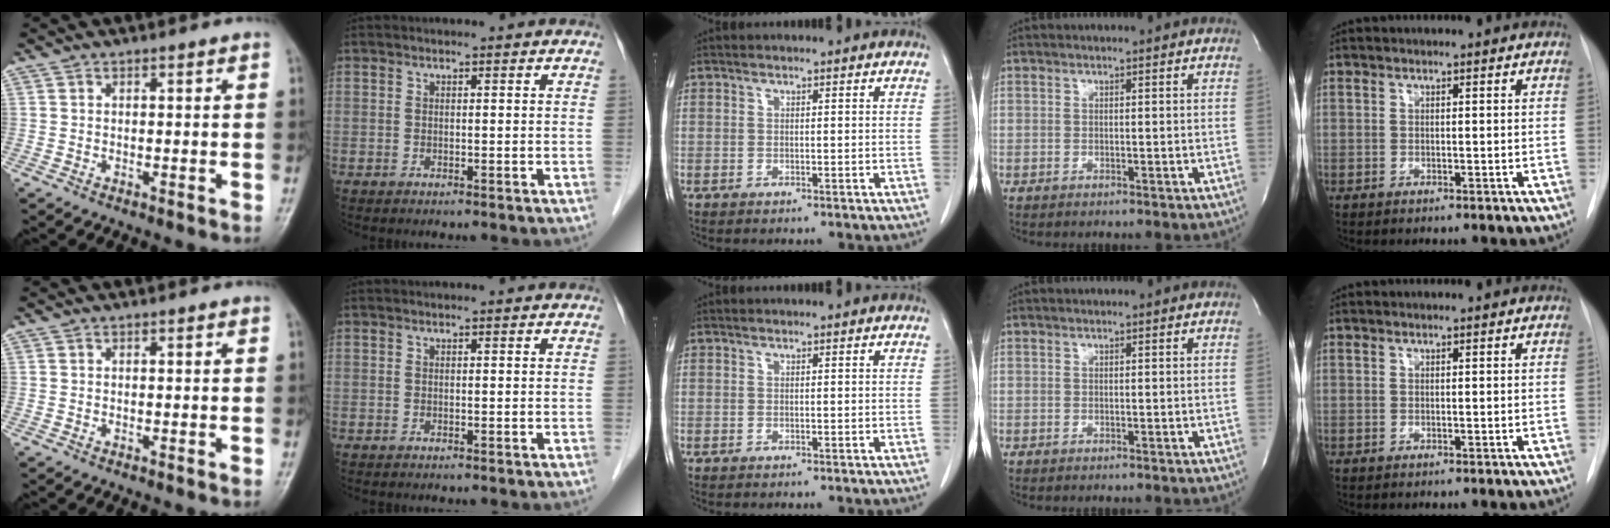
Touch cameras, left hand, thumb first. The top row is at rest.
{}